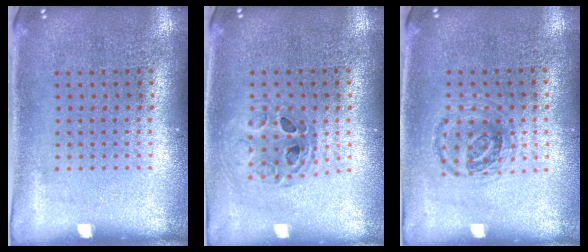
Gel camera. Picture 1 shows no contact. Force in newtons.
{"total": 0.8, "press": 0.7, "slide": 0.2}
{"total": 1.0, "press": 0.9, "slide": 0.2}